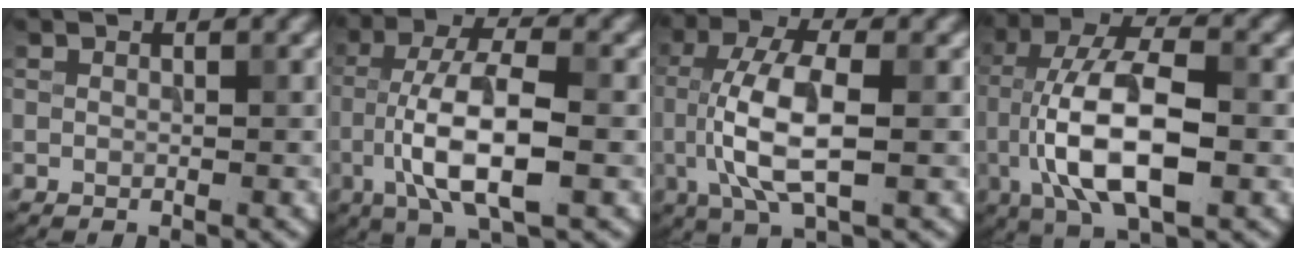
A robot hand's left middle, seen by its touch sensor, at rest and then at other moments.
{"total": 8.8, "force": [-2.5, 2.8, 7.9], "torque": [-0.153, 0.011, -0.050]}
{"total": 7.1, "force": [-0.6, 2.5, 6.7], "torque": [-0.142, 0.006, -0.013]}
{"total": 10.7, "force": [-2.1, 4.2, 9.6], "torque": [-0.179, 0.017, -0.044]}